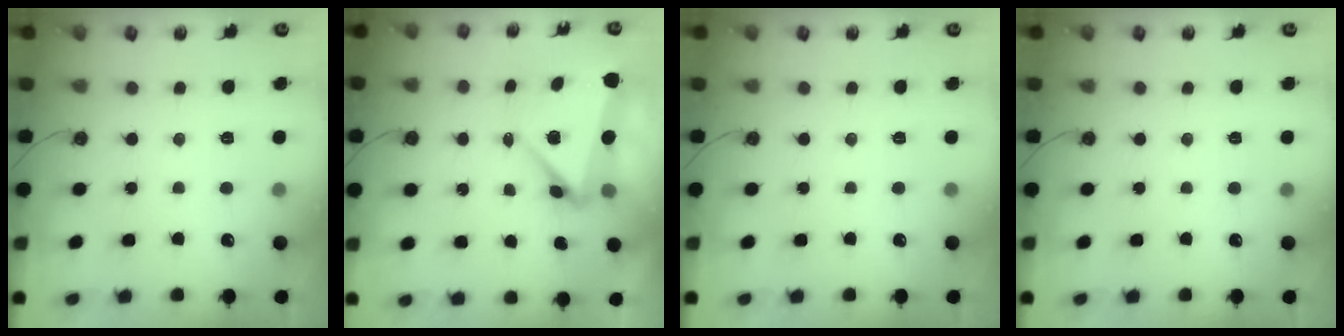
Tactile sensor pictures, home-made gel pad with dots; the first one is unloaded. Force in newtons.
{"total": 5.7, "press": 5.5, "slide": 1.7}
{"total": 0.0}
{"total": 0.0}